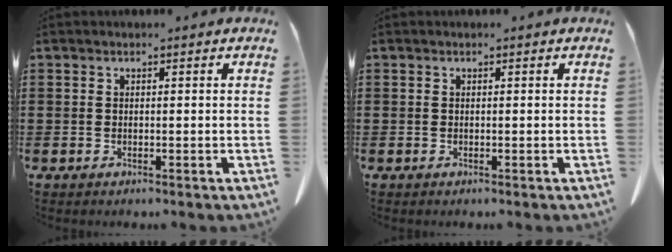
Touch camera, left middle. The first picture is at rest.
{"total": 0.0}